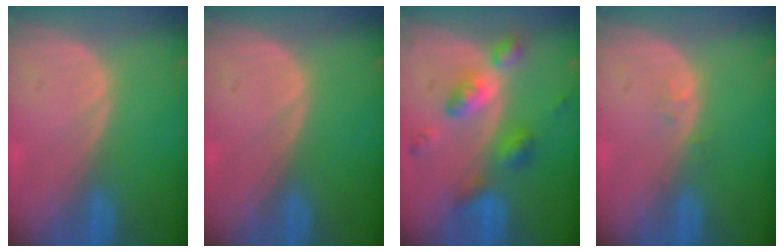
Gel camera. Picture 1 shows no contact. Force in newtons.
{"total": 0.0}
{"total": 7.0, "press": 7.0, "slide": 0.5}
{"total": 0.9, "press": 0.9, "slide": 0.2}